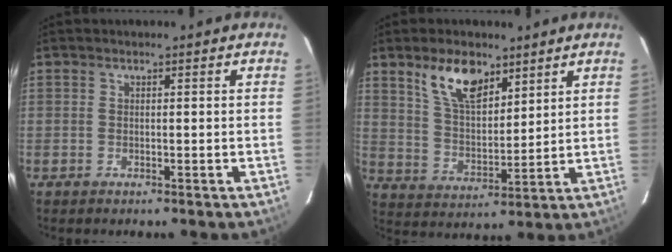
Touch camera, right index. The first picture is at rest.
{"total": 10.4, "force": [6.6, 4.8, 6.4], "torque": [-0.114, 0.009, 0.130]}